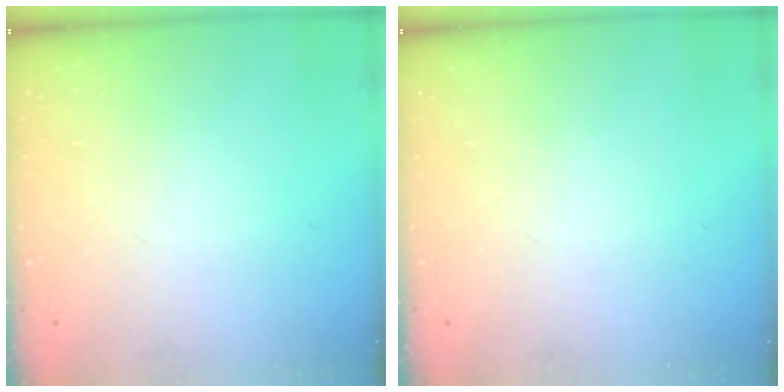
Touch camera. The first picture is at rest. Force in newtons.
{"total": 0.0}